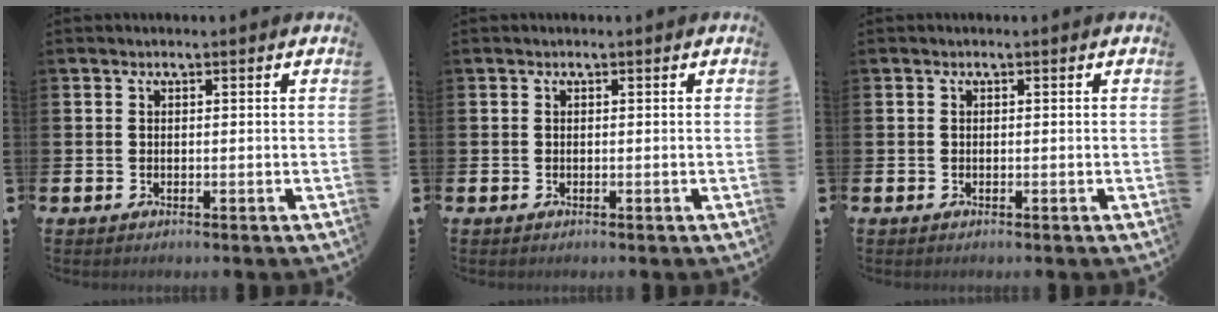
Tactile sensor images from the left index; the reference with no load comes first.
{"total": 0.0}
{"total": 0.0}